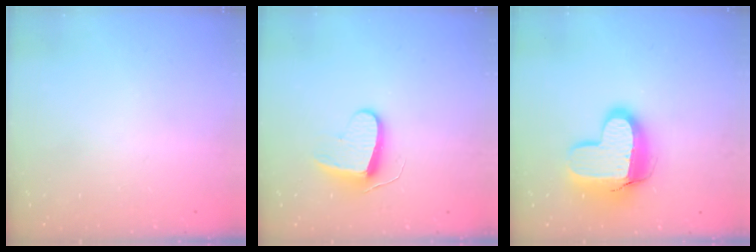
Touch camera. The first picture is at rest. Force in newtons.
{"total": 8.9, "press": 8.9, "slide": 0.7}
{"total": 14.6, "press": 14.5, "slide": 1.1}